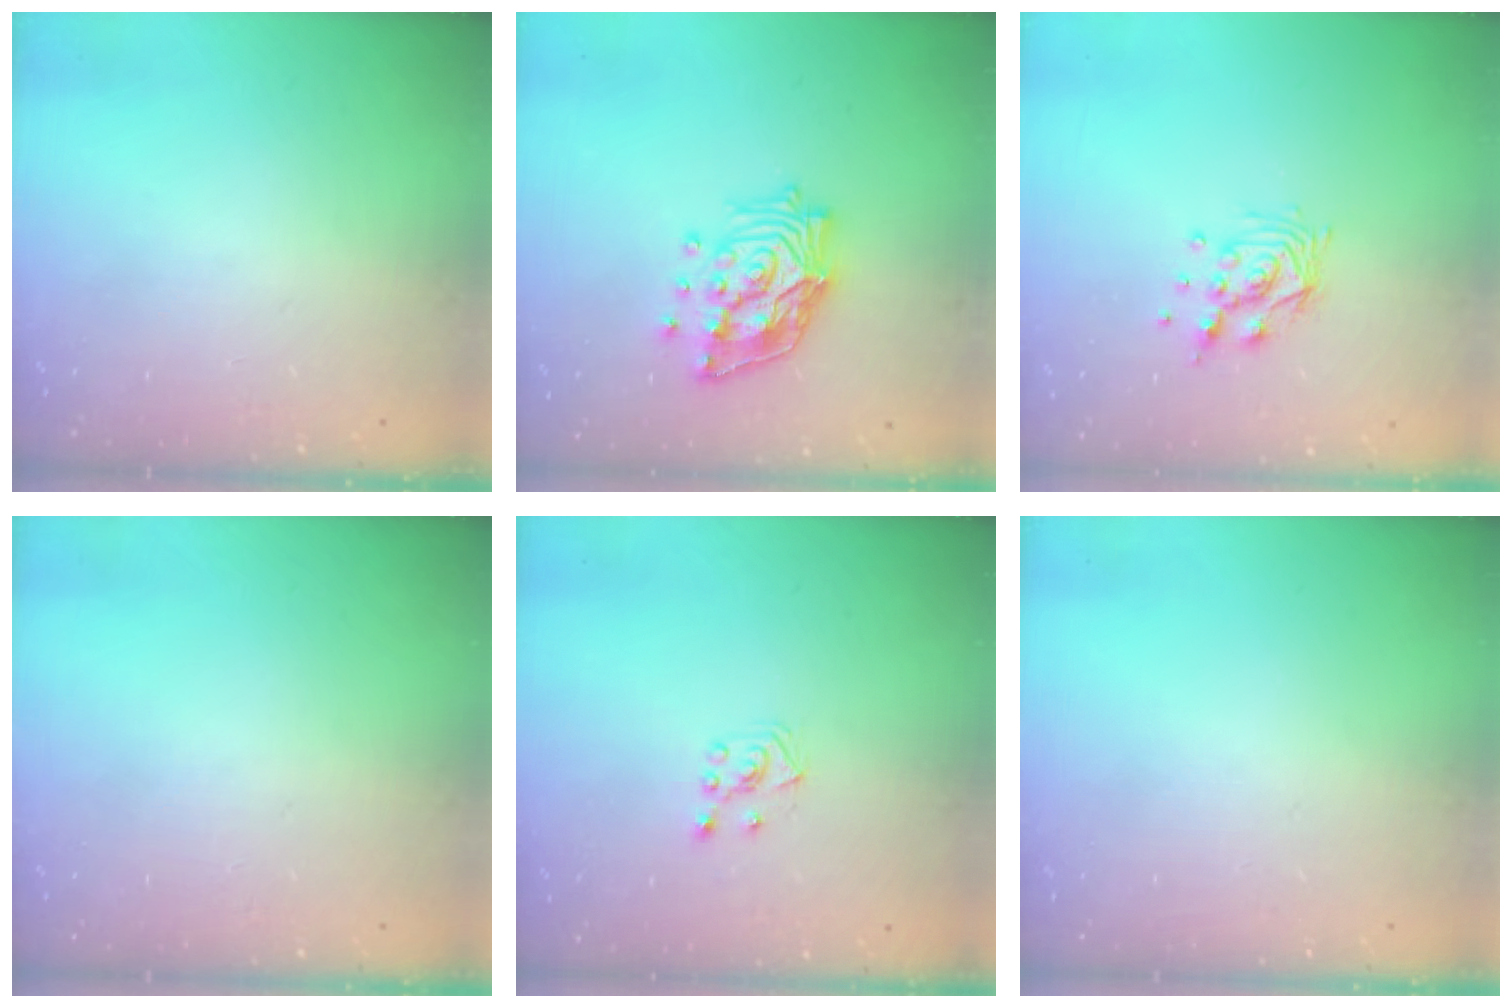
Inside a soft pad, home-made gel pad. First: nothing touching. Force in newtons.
{"total": 14.6, "press": 14.5, "slide": 1.8}
{"total": 9.3, "press": 9.3, "slide": 0.4}
{"total": 0.0}
{"total": 3.8, "press": 3.8, "slide": 0.3}
{"total": 0.0}